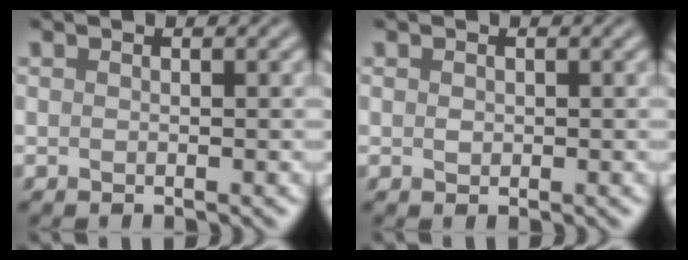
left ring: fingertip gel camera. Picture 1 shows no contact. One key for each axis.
{"total": 0.5, "fx": 0.1, "fy": 0.4, "fz": 0.3, "tx": -0.005, "ty": -0.001, "tz": 0.001}